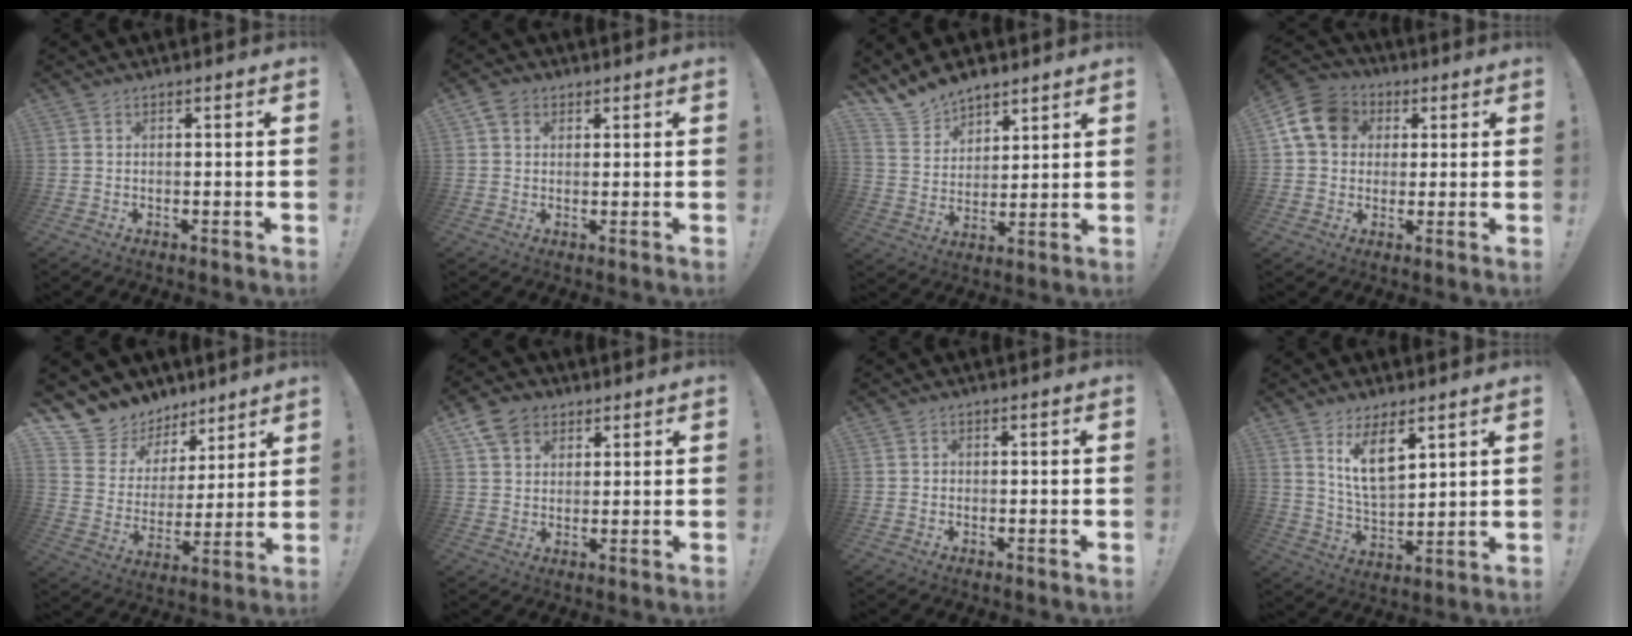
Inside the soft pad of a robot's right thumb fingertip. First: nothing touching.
{"total": 4.2, "force": [1.9, 3.3, 1.7], "torque": [-0.023, 0.000, 0.037]}
{"total": 10.5, "force": [9.3, 4.8, 1.0], "torque": [-0.034, -0.075, 0.183]}
{"total": 13.4, "force": [3.5, 10.9, 6.9], "torque": [-0.107, -0.001, 0.074]}
{"total": 10.3, "force": [7.7, 6.9, 0.6], "torque": [-0.020, -0.073, 0.151]}
{"total": 8.1, "force": [4.4, 6.2, 3.0], "torque": [-0.043, -0.014, 0.088]}
{"total": 0.9, "force": [-0.5, 0.6, 0.2], "torque": [-0.006, 0.004, -0.010]}
{"total": 10.8, "force": [6.4, 4.9, 7.3], "torque": [-0.125, -0.032, 0.121]}